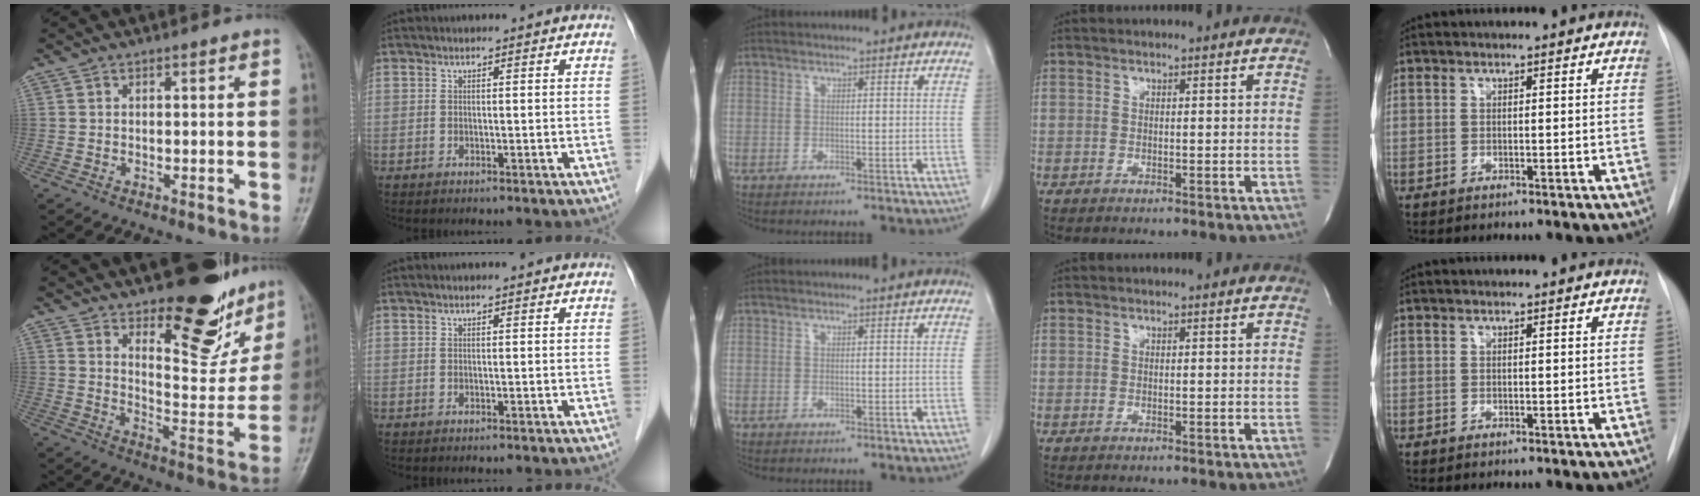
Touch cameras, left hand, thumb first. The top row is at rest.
{"thumb": {"total": 17.3, "force": [12.2, 6.8, 10.3], "torque": [-0.077, -0.094, 0.178]}, "index": {"total": 0.6, "force": [0.6, 0.0, 0.2], "torque": [-0.009, 0.005, 0.007]}}